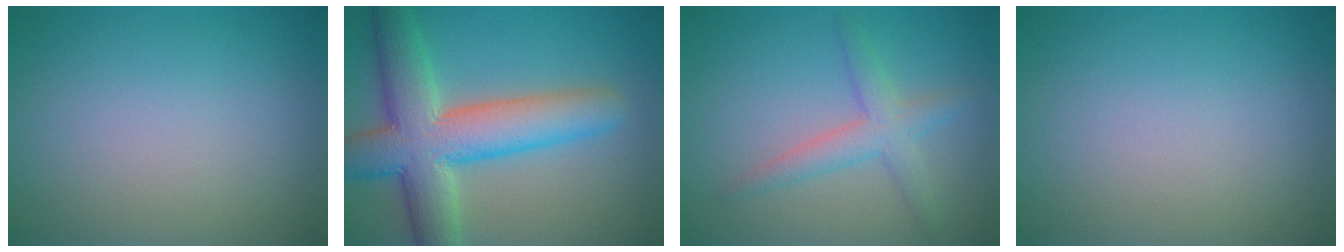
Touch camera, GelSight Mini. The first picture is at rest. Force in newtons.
{"total": 9.3, "press": 9.3, "slide": 0.5}
{"total": 2.9, "press": 2.9, "slide": 0.1}
{"total": 0.0}